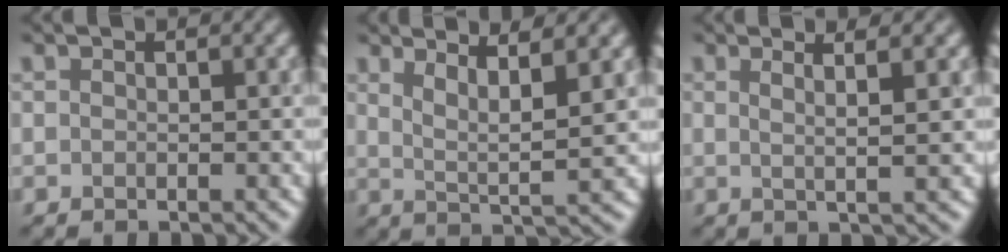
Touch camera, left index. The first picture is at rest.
{"total": 4.2, "force": [2.2, 0.6, 3.5], "torque": [-0.060, 0.002, 0.052]}
{"total": 3.1, "force": [1.4, 0.6, 2.7], "torque": [-0.037, 0.011, 0.008]}